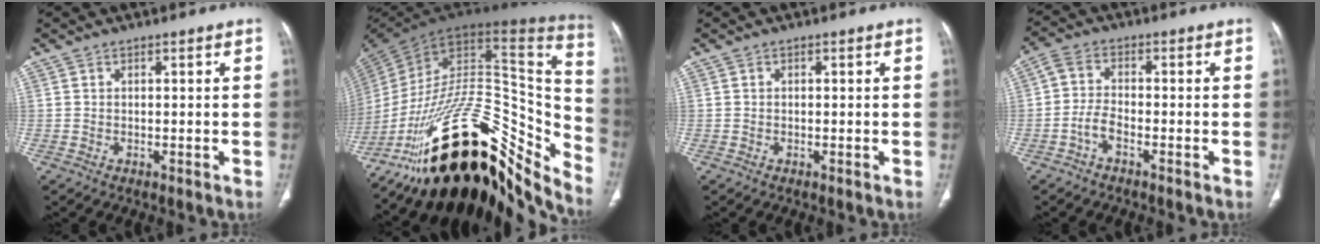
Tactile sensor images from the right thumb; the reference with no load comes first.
{"total": 38.1, "force": [-24.1, 15.6, 25.1], "torque": [-0.326, 0.069, -0.371]}
{"total": 0.0}
{"total": 4.0, "force": [-2.2, 1.9, 2.8], "torque": [-0.063, 0.021, -0.047]}